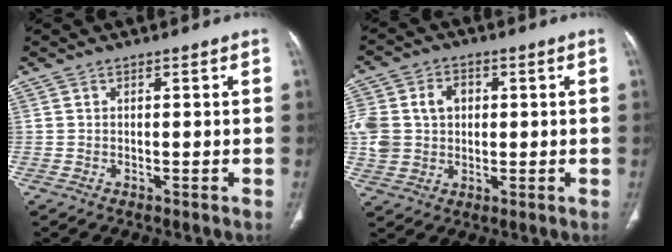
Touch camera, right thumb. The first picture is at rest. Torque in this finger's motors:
{"motor_torque": [0.10, 0.10, 0.39, 0.50, 0.07]}